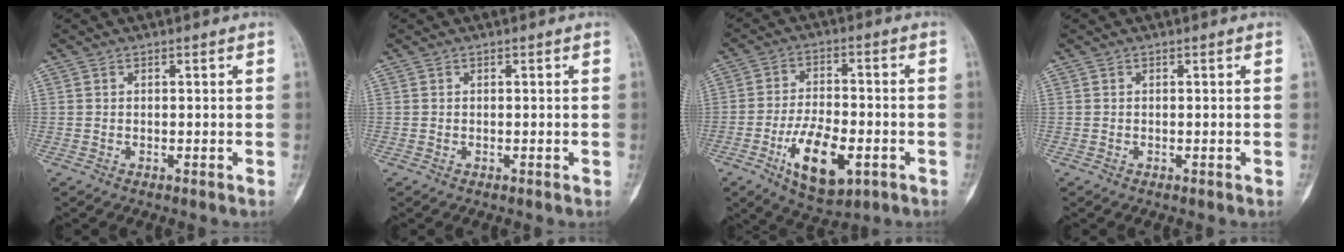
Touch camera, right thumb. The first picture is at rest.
{"total": 0.0}
{"total": 12.5, "force": [-4.7, 5.9, 10.0], "torque": [-0.161, 0.013, -0.073]}
{"total": 0.0}